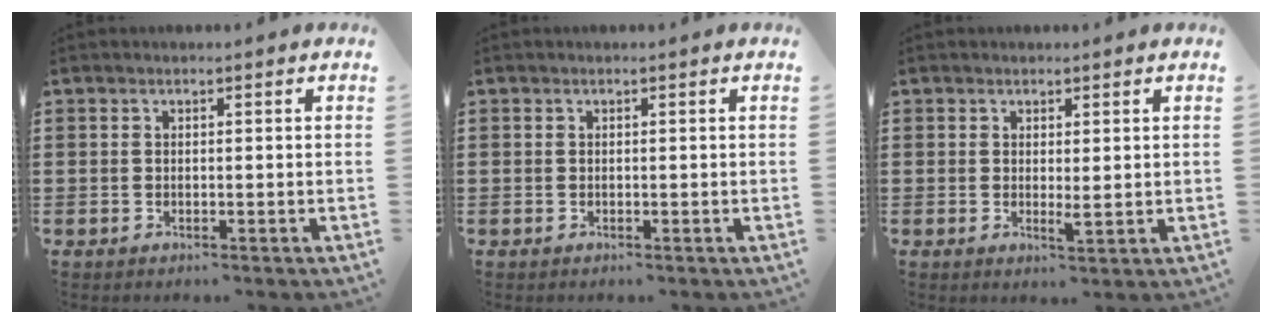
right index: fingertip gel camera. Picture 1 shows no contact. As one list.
[{"total": 0.0}, {"total": 1.6, "force": [0.7, 0.5, 1.4], "torque": [-0.027, 0.000, 0.014]}]